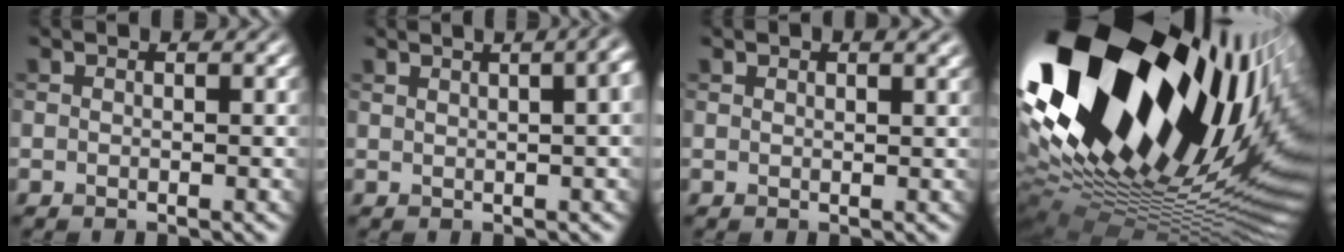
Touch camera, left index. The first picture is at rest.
{"total": 6.6, "force": [2.4, 3.1, 5.3], "torque": [-0.015, 0.045, -0.001]}
{"total": 2.3, "force": [1.6, 0.8, 1.5], "torque": [-0.015, -0.002, 0.025]}
{"total": 22.6, "force": [6.5, 12.0, 17.9], "torque": [-0.325, -0.007, 0.113]}